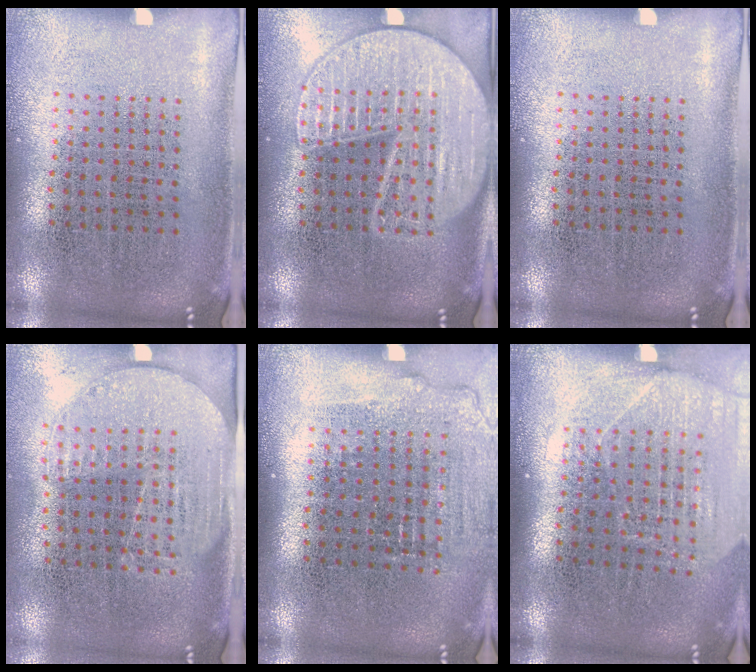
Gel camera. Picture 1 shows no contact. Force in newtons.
{"total": 3.4, "press": 3.4, "slide": 0.4}
{"total": 0.0}
{"total": 1.6, "press": 1.4, "slide": 0.7}
{"total": 1.0, "press": 1.0, "slide": 0.4}
{"total": 1.7, "press": 1.5, "slide": 0.8}